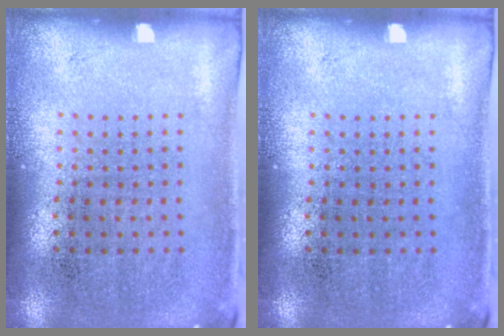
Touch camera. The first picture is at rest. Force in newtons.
{"total": 0.0}